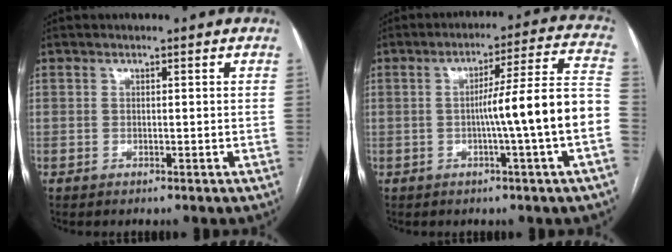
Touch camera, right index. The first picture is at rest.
{"total": 12.6, "force": [-2.6, -1.5, 12.2], "torque": [-0.175, 0.018, -0.041]}